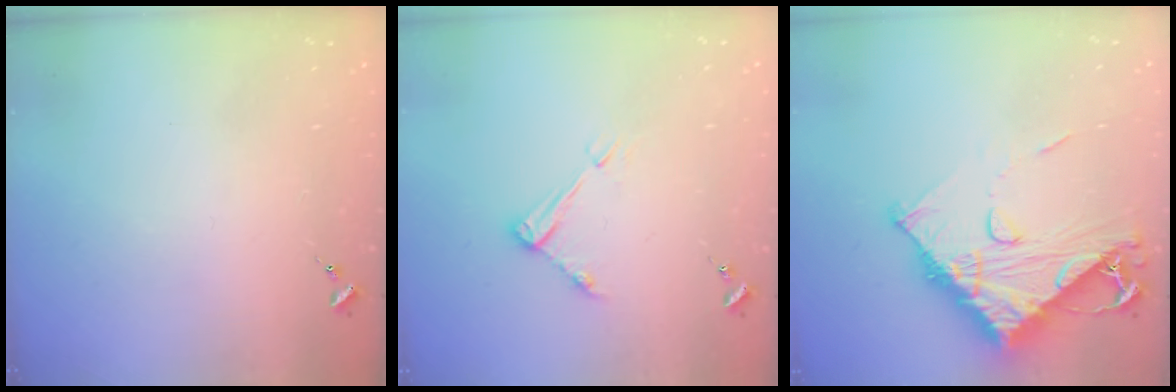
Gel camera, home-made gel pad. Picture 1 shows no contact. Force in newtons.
{"total": 6.5, "press": 6.4, "slide": 0.5}
{"total": 15.0, "press": 14.9, "slide": 1.4}